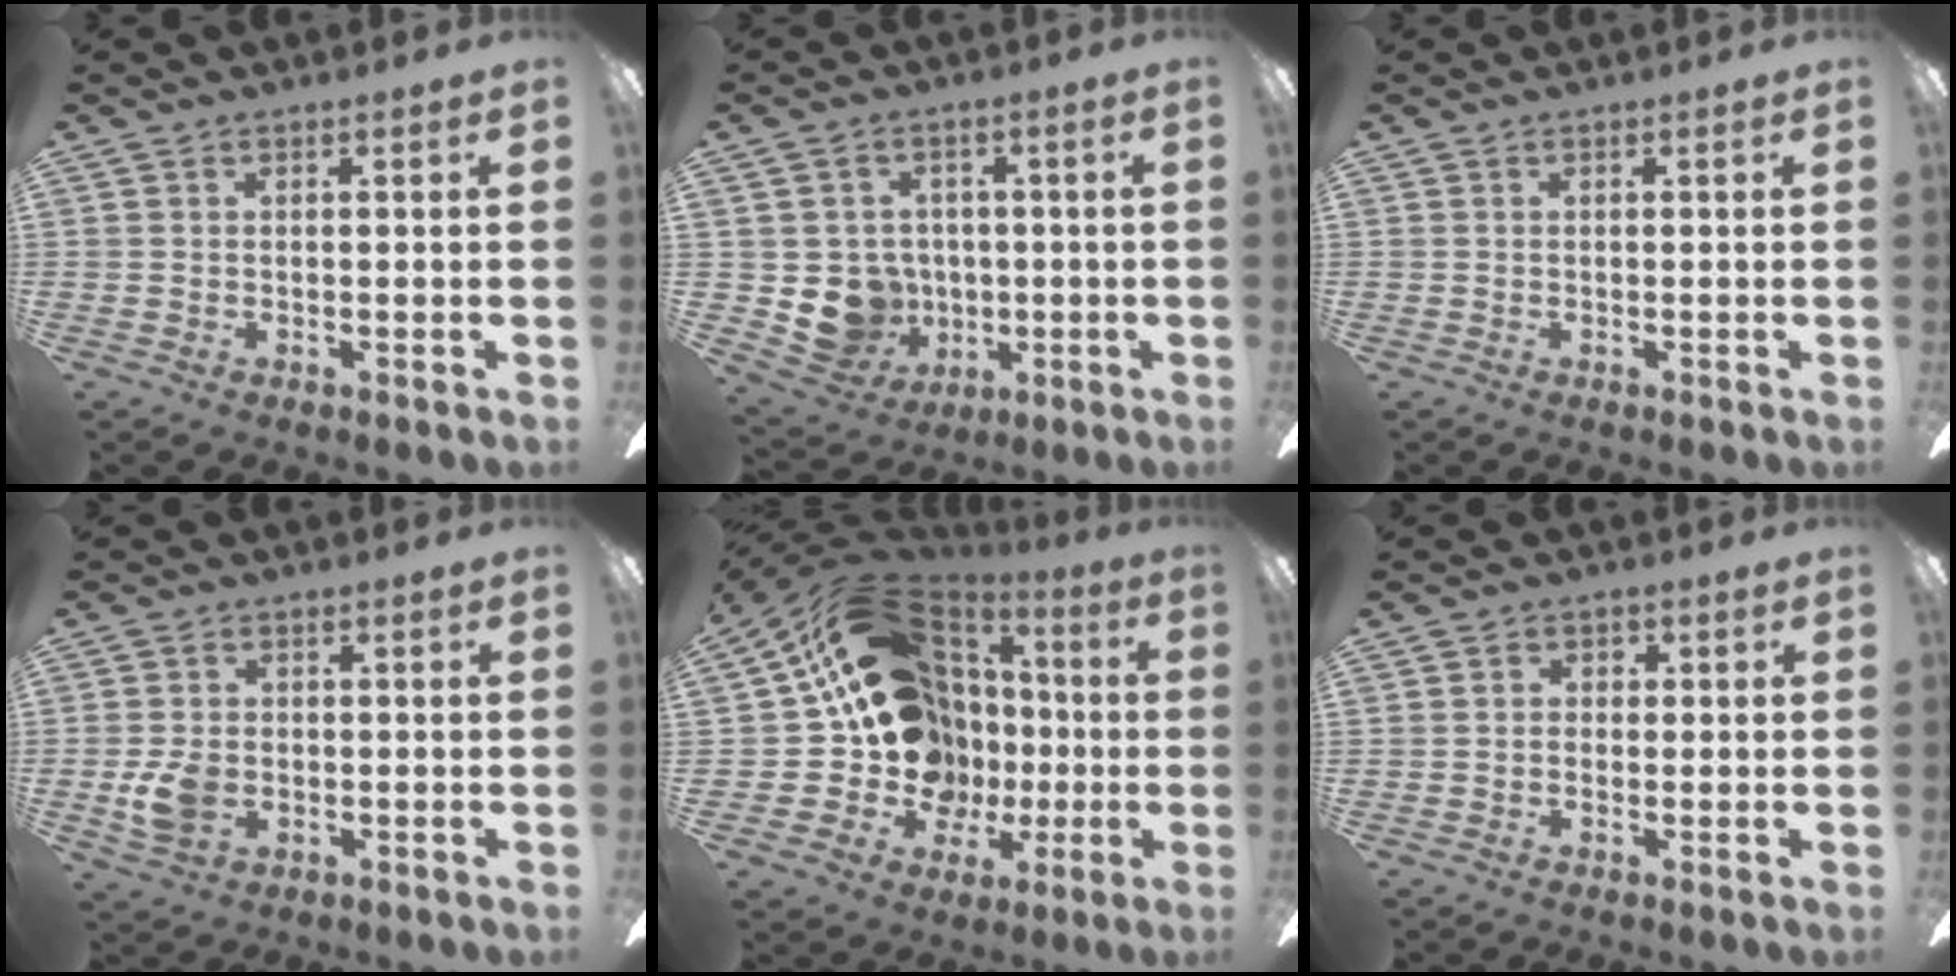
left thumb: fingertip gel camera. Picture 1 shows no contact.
{"total": 9.7, "force": [-1.0, 9.3, 2.4], "torque": [-0.061, 0.002, -0.008]}
{"total": 0.0}
{"total": 6.8, "force": [-1.3, 5.2, 4.2], "torque": [-0.080, 0.002, -0.025]}
{"total": 22.0, "force": [4.9, 17.7, 12.0], "torque": [-0.232, -0.037, 0.114]}
{"total": 2.3, "force": [-0.4, 2.0, 1.0], "torque": [-0.011, 0.007, -0.012]}